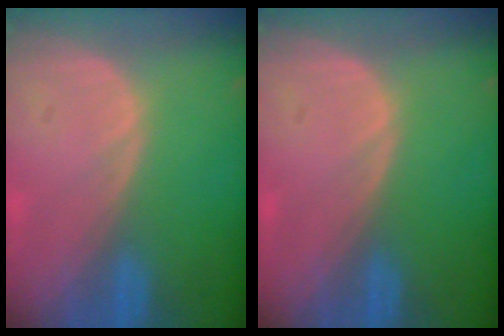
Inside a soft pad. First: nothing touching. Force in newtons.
{"total": 0.0}